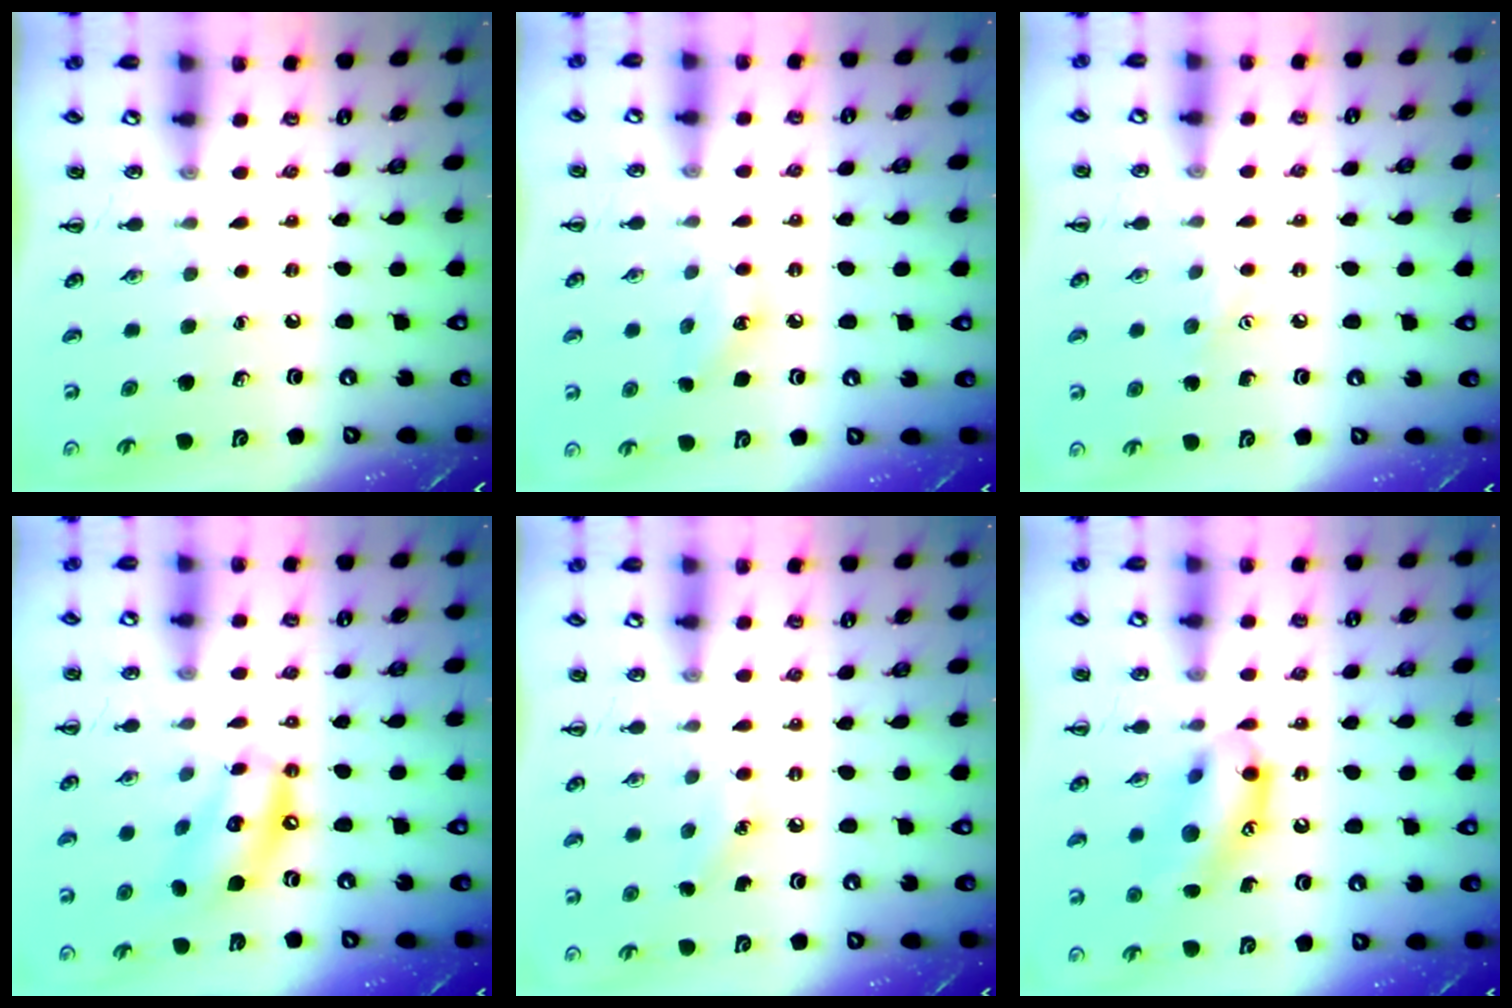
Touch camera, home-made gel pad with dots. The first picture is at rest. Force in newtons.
{"total": 7.5, "press": 7.3, "slide": 1.9}
{"total": 5.4, "press": 5.3, "slide": 1.3}
{"total": 12.3, "press": 11.9, "slide": 3.1}
{"total": 6.9, "press": 6.6, "slide": 2.1}
{"total": 14.8, "press": 14.6, "slide": 2.3}